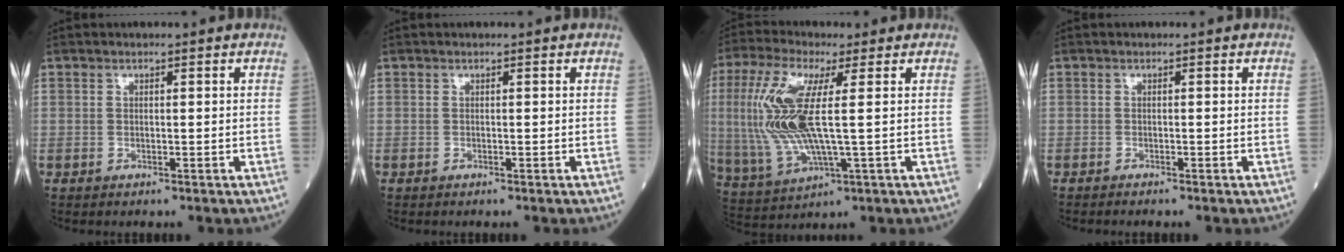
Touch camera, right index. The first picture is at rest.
{"total": 0.0}
{"total": 12.8, "force": [1.3, 2.6, 12.5], "torque": [-0.298, 0.003, 0.027]}
{"total": 0.6, "force": [-0.6, -0.2, 0.3], "torque": [-0.005, 0.000, -0.011]}